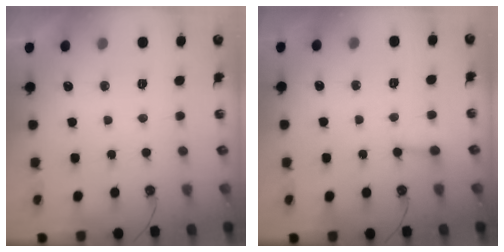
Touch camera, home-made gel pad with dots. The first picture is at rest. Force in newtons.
{"total": 3.1, "press": 3.1, "slide": 0.3}